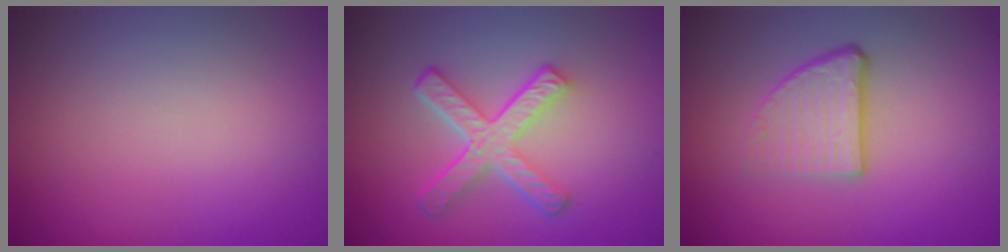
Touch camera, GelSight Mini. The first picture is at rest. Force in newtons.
{"total": 4.9, "press": 3.5, "slide": 3.4}
{"total": 3.8, "press": 2.4, "slide": 3.0}